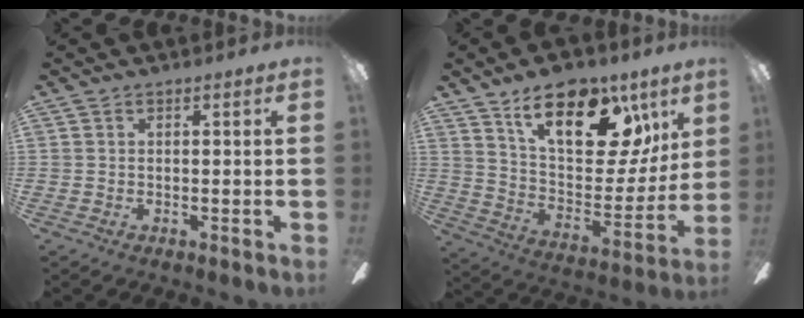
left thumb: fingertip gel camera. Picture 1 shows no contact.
{"total": 23.0, "force": [13.0, 11.9, 14.9], "torque": [-0.215, -0.063, 0.222]}